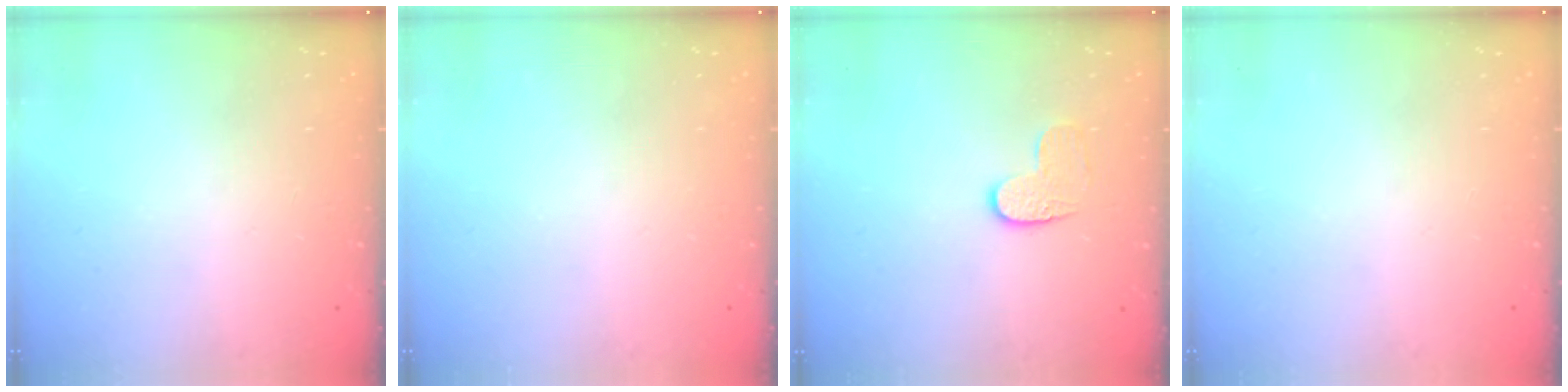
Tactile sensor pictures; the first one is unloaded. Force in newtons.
{"total": 0.0}
{"total": 6.5, "press": 6.4, "slide": 0.5}
{"total": 0.0}